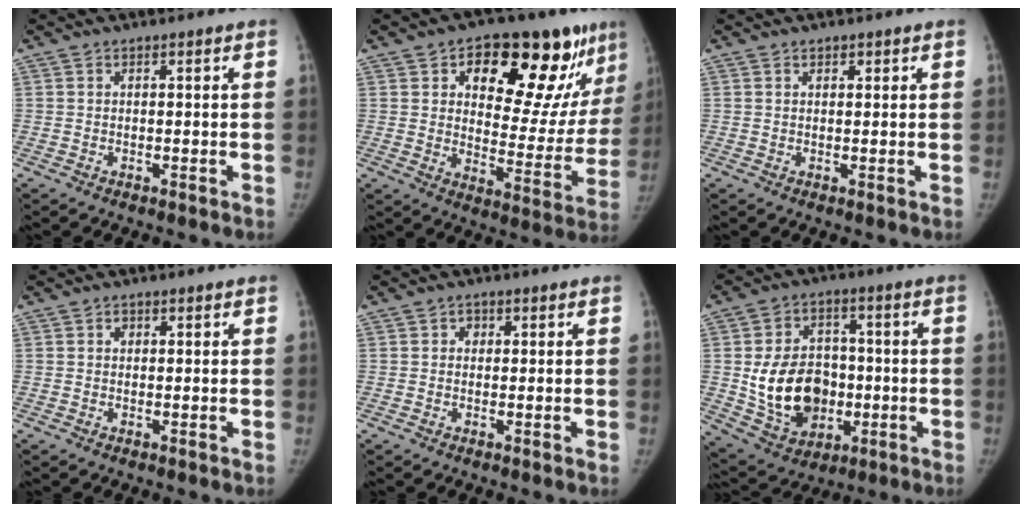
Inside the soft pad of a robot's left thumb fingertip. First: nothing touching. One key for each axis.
{"total": 23.5, "fx": 12.8, "fy": 10.6, "fz": 16.6, "tx": -0.171, "ty": -0.031, "tz": 0.186}
{"total": 0.9, "fx": 0.6, "fy": 0.6, "fz": 0.3, "tx": 0.003, "ty": -0.003, "tz": 0.008}
{"total": 1.0, "fx": 0.3, "fy": 0.9, "fz": 0.3, "tx": 0.005, "ty": 0.000, "tz": 0.003}
{"total": 1.5, "fx": 0.3, "fy": 1.4, "fz": 0.4, "tx": 0.007, "ty": 0.002, "tz": 0.000}
{"total": 16.0, "fx": -1.7, "fy": 12.2, "fz": 10.3, "tx": -0.134, "ty": 0.006, "tz": -0.010}